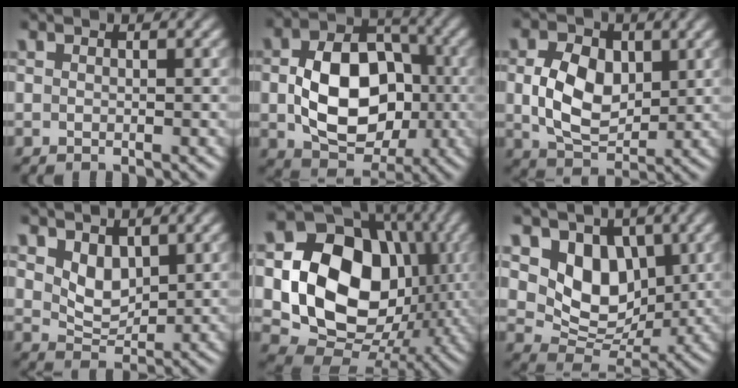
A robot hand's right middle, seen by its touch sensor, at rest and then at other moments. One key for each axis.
{"total": 9.6, "fx": -0.6, "fy": 6.7, "fz": 6.8, "tx": -0.122, "ty": -0.001, "tz": -0.005}
{"total": 6.1, "fx": 0.7, "fy": 4.2, "fz": 4.3, "tx": -0.086, "ty": -0.003, "tz": 0.015}
{"total": 2.9, "fx": 1.4, "fy": 1.8, "fz": 1.7, "tx": -0.038, "ty": -0.009, "tz": 0.031}
{"total": 15.2, "fx": 0.8, "fy": 12.2, "fz": 9.1, "tx": -0.161, "ty": -0.019, "tz": 0.012}
{"total": 6.7, "fx": 2.0, "fy": 4.9, "fz": 4.1, "tx": -0.066, "ty": -0.018, "tz": 0.031}